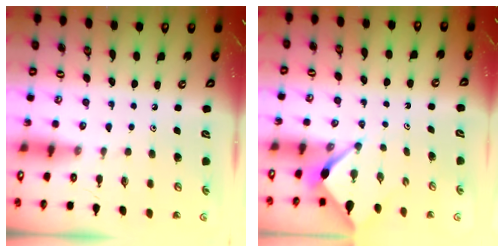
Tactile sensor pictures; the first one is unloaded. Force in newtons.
{"total": 2.6, "press": 2.6, "slide": 0.3}